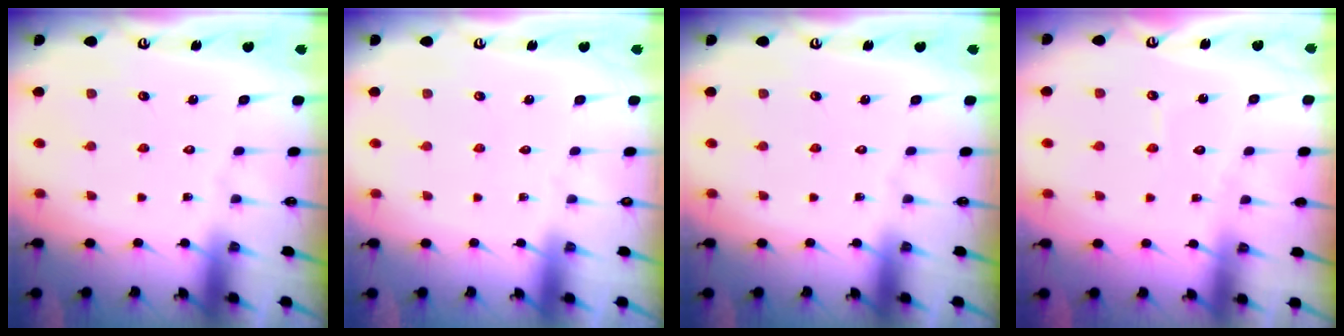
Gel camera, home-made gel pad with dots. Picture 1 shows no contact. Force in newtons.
{"total": 0.0}
{"total": 0.0}
{"total": 3.8, "press": 3.8, "slide": 0.4}